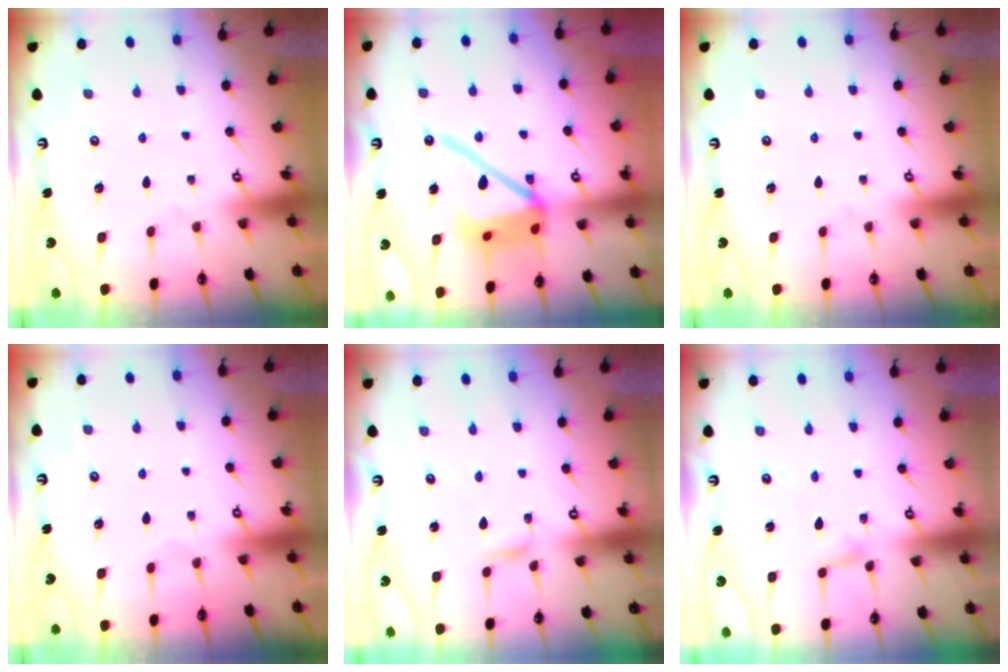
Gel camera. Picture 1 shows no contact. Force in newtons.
{"total": 15.1, "press": 14.9, "slide": 2.2}
{"total": 0.0}
{"total": 0.0}
{"total": 1.7, "press": 1.7, "slide": 0.1}
{"total": 3.0, "press": 3.0, "slide": 0.2}